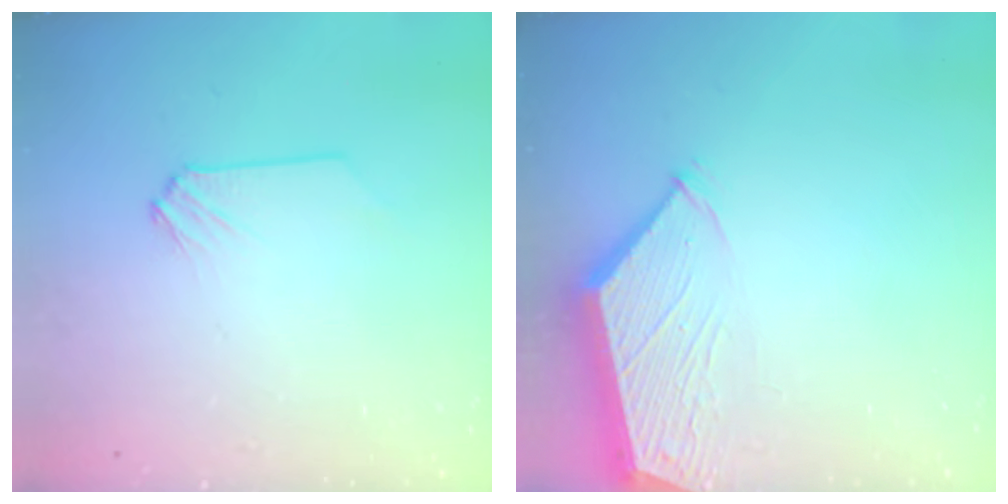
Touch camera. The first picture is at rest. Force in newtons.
{"total": 3.4, "press": 3.3, "slide": 0.5}